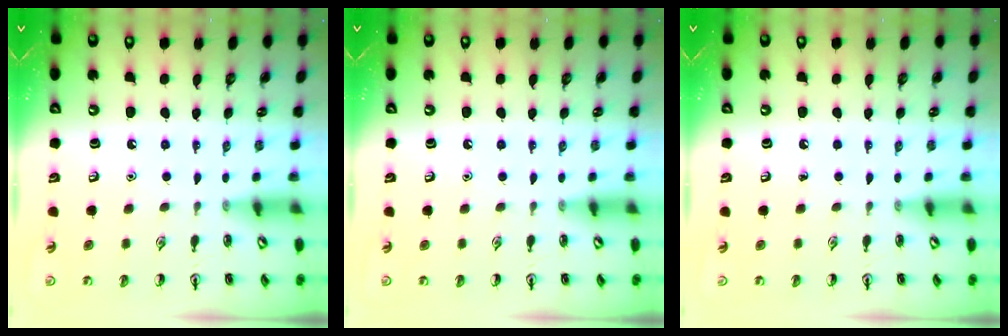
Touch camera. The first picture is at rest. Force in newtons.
{"total": 0.0}
{"total": 0.0}